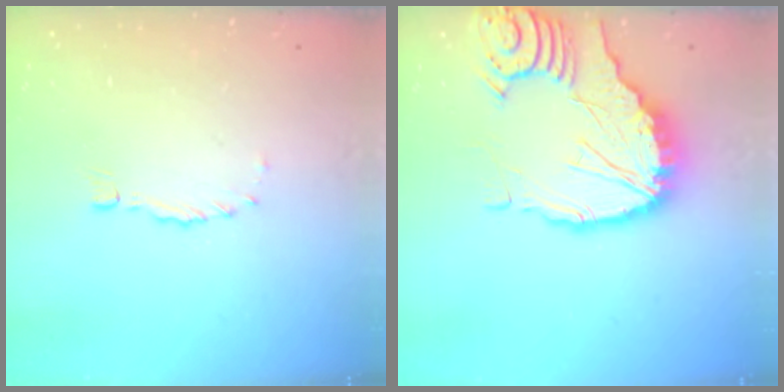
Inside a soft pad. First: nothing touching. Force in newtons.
{"total": 16.7, "press": 16.6, "slide": 1.8}